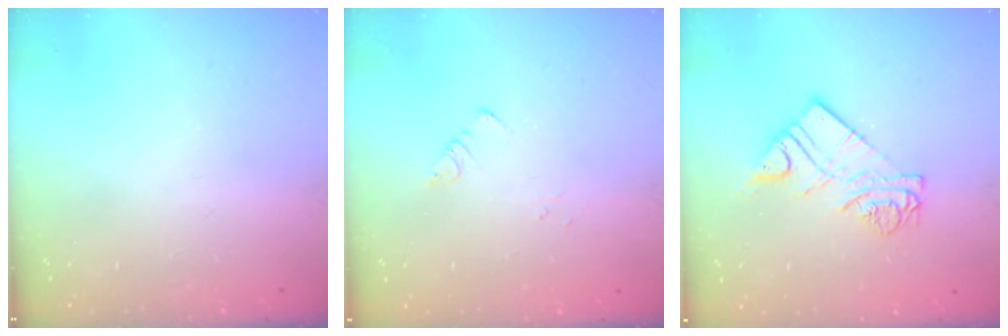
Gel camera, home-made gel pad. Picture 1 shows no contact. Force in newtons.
{"total": 1.5, "press": 1.4, "slide": 0.1}
{"total": 9.7, "press": 9.6, "slide": 0.9}